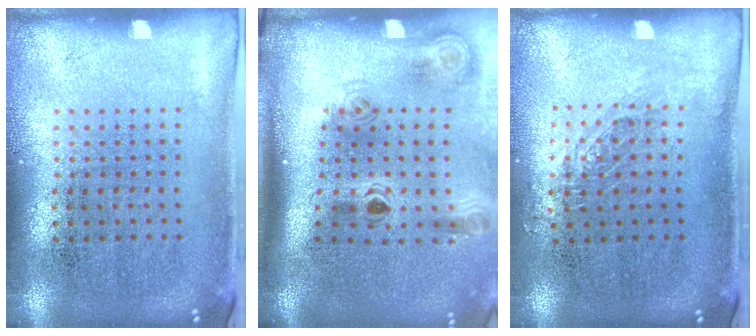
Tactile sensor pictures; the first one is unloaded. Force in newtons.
{"total": 2.1, "press": 1.4, "slide": 1.6}
{"total": 0.8, "press": 0.8, "slide": 0.2}